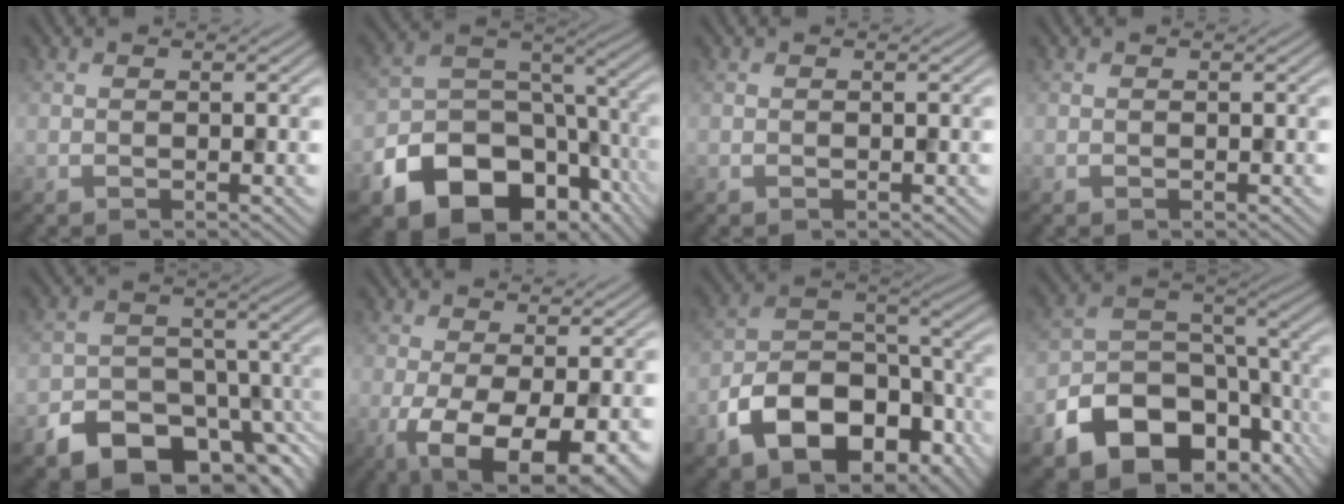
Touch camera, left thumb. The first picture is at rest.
{"total": 17.9, "force": [-9.9, 12.2, 8.6], "torque": [-0.187, -0.037, -0.140]}
{"total": 0.0}
{"total": 0.0}
{"total": 13.2, "force": [-8.4, 8.0, 6.3], "torque": [-0.119, -0.017, -0.135]}
{"total": 10.1, "force": [-3.2, 4.7, 8.4], "torque": [-0.161, -0.024, -0.041]}
{"total": 14.1, "force": [-7.6, 8.2, 8.7], "torque": [-0.171, -0.023, -0.141]}
{"total": 16.3, "force": [-8.9, 10.6, 8.5], "torque": [-0.183, -0.046, -0.142]}